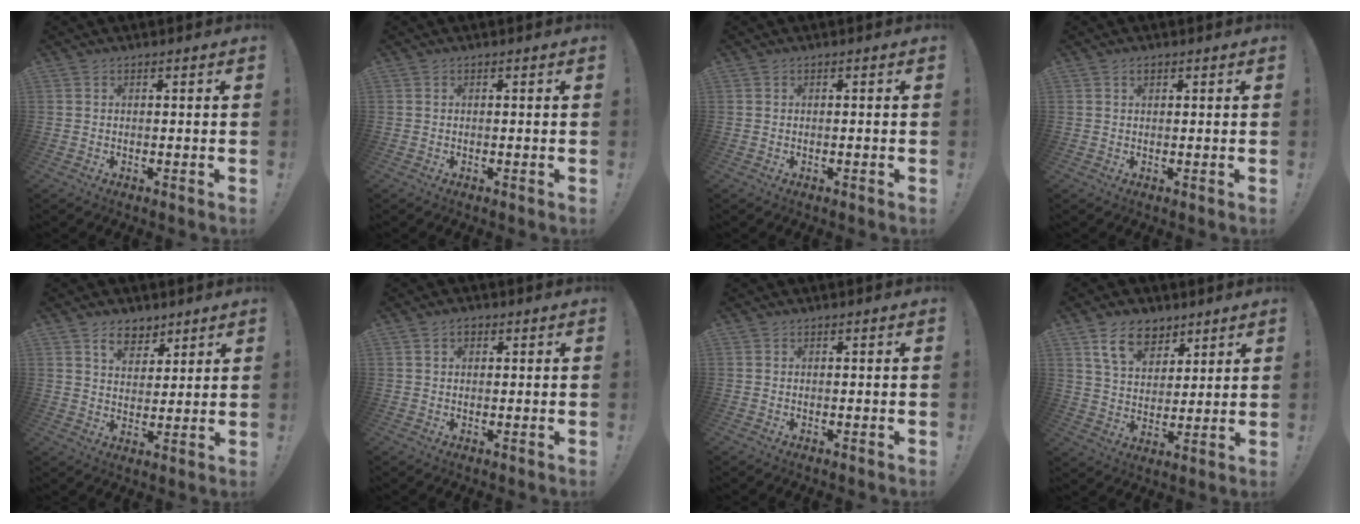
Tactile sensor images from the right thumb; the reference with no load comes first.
{"total": 0.0}
{"total": 0.7, "force": [-0.6, -0.2, 0.3], "torque": [-0.009, 0.000, -0.010]}
{"total": 0.9, "force": [0.6, 0.5, 0.6], "torque": [-0.011, 0.001, 0.011]}
{"total": 7.6, "force": [5.0, 5.1, 2.5], "torque": [-0.031, -0.027, 0.092]}
{"total": 1.9, "force": [0.8, 1.3, 1.1], "torque": [-0.017, 0.003, 0.014]}
{"total": 0.0}
{"total": 11.9, "force": [7.3, 7.8, 5.4], "torque": [-0.081, -0.033, 0.139]}